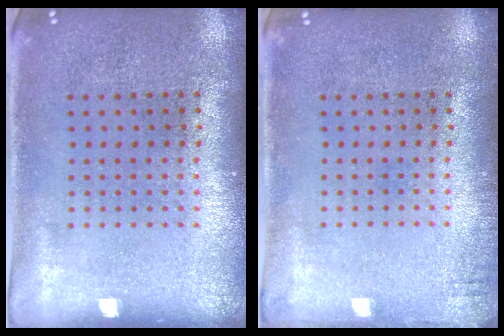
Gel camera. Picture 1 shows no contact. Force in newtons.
{"total": 1.0, "press": 1.0, "slide": 0.1}